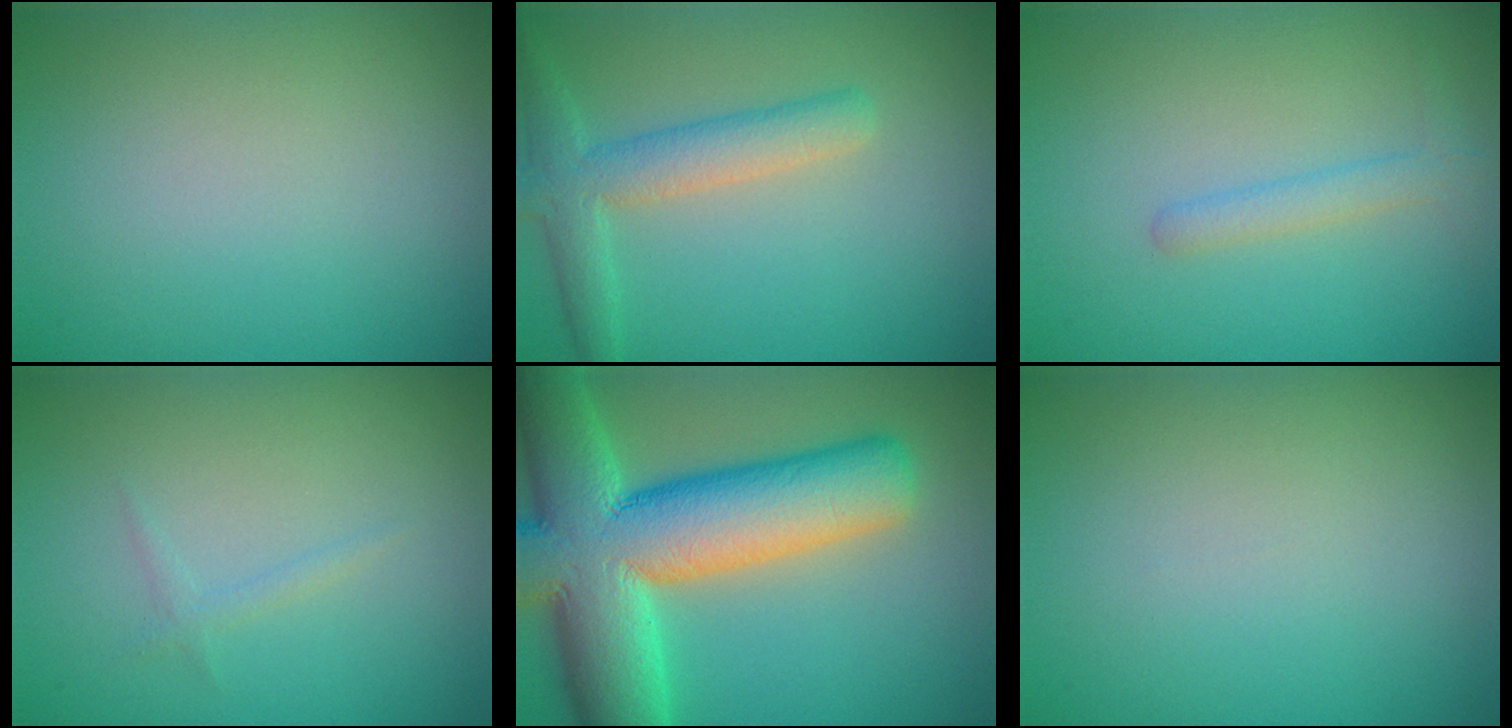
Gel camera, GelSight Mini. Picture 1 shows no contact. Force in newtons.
{"total": 3.9, "press": 3.9, "slide": 0.2}
{"total": 1.6, "press": 1.6, "slide": 0.1}
{"total": 0.7, "press": 0.7, "slide": 0.1}
{"total": 15.0, "press": 14.9, "slide": 1.1}
{"total": 0.0}